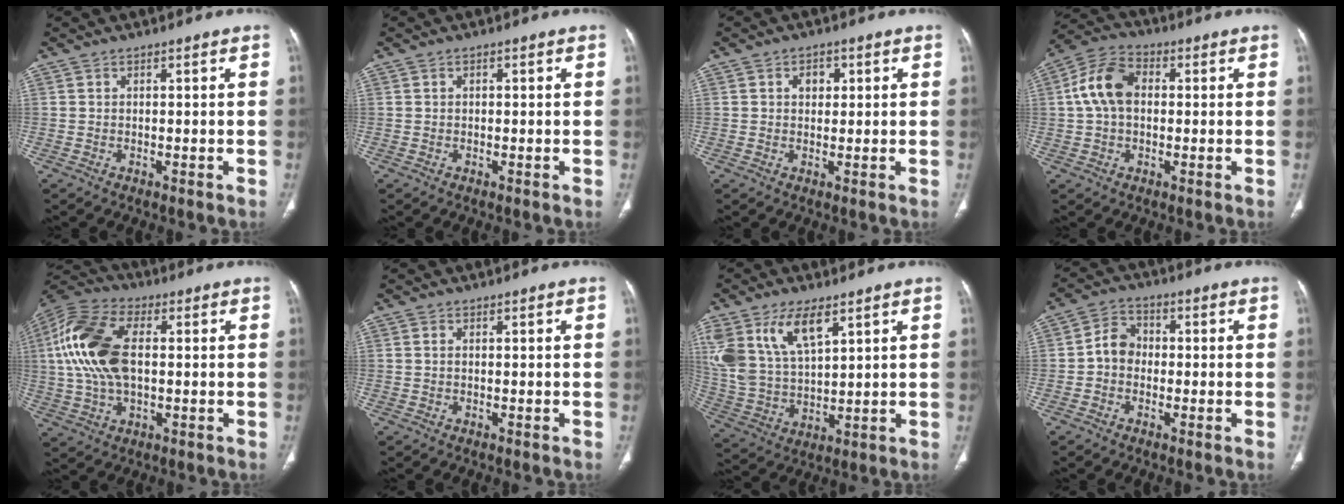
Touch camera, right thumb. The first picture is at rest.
{"total": 0.5, "force": [0.1, 0.4, 0.4], "torque": [-0.004, 0.002, 0.002]}
{"total": 2.9, "force": [0.9, 2.2, 1.7], "torque": [-0.011, 0.000, 0.012]}
{"total": 9.9, "force": [1.0, 6.7, 7.2], "torque": [-0.139, 0.027, 0.012]}
{"total": 17.0, "force": [1.7, 9.3, 14.1], "torque": [-0.305, 0.016, 0.029]}
{"total": 0.5, "force": [0.1, 0.3, 0.4], "torque": [-0.011, 0.004, 0.002]}
{"total": 15.4, "force": [7.8, 7.6, 10.9], "torque": [-0.215, -0.020, 0.163]}
{"total": 5.2, "force": [-0.7, 4.3, 2.8], "torque": [-0.033, 0.019, -0.024]}